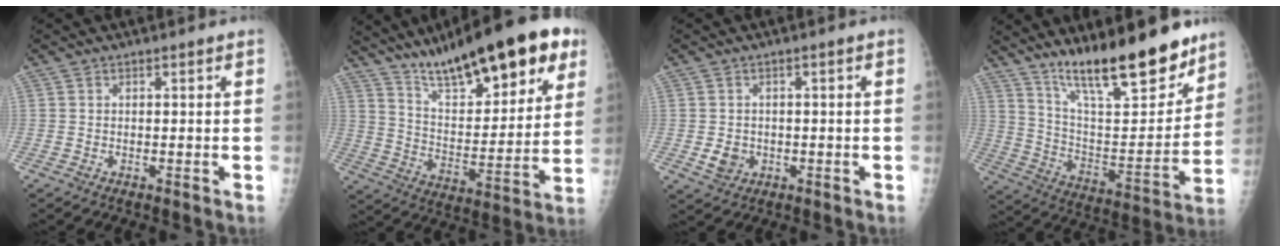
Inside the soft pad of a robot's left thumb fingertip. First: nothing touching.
{"total": 25.5, "force": [16.2, 7.7, 18.1], "torque": [-0.239, -0.051, 0.260]}
{"total": 3.4, "force": [-0.8, 2.9, 1.6], "torque": [-0.017, 0.002, -0.006]}
{"total": 22.2, "force": [16.4, 5.9, 13.8], "torque": [-0.179, -0.095, 0.277]}